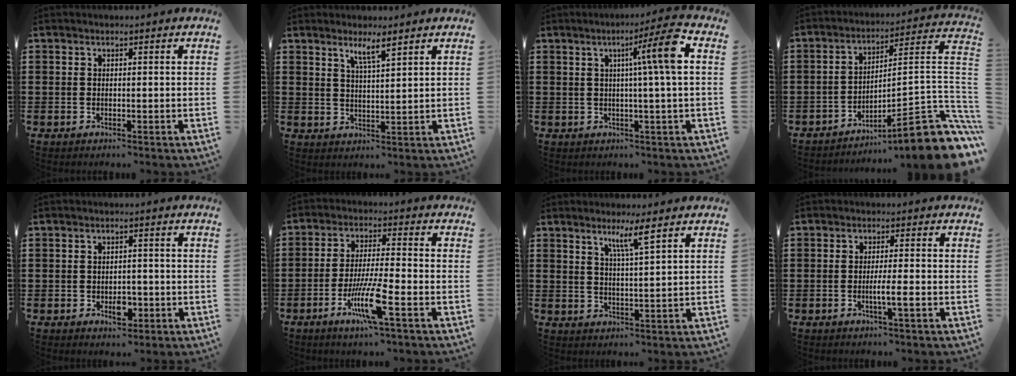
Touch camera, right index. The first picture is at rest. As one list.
[{"total": 3.5, "force": [2.5, 0.3, 2.4], "torque": [-0.052, 0.002, 0.044]}, {"total": 7.9, "force": [1.7, -0.6, 7.7], "torque": [-0.125, -0.007, 0.013]}, {"total": 10.8, "force": [-6.6, 0.7, 8.6], "torque": [-0.114, -0.013, -0.124]}, {"total": 3.4, "force": [-1.3, 2.0, 2.5], "torque": [-0.043, 0.004, -0.022]}, {"total": 9.1, "force": [-4.3, 0.9, 8.0], "torque": [-0.161, -0.011, -0.081]}, {"total": 4.3, "force": [2.8, -0.1, 3.3], "torque": [-0.065, -0.003, 0.044]}, {"total": 3.5, "force": [-1.2, 0.1, 3.3], "torque": [-0.056, -0.005, -0.022]}]